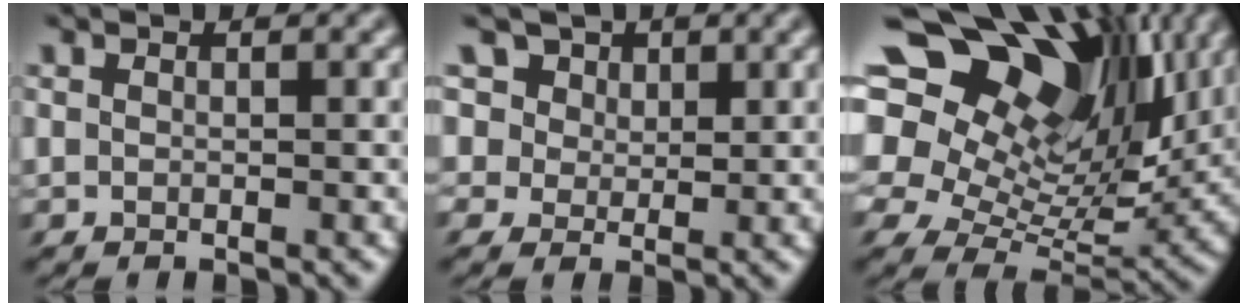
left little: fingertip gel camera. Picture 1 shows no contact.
{"total": 5.3, "force": [2.6, 4.1, 2.2], "torque": [-0.054, 0.008, 0.032]}
{"total": 15.9, "force": [6.4, 9.6, 10.9], "torque": [-0.205, 0.038, 0.103]}